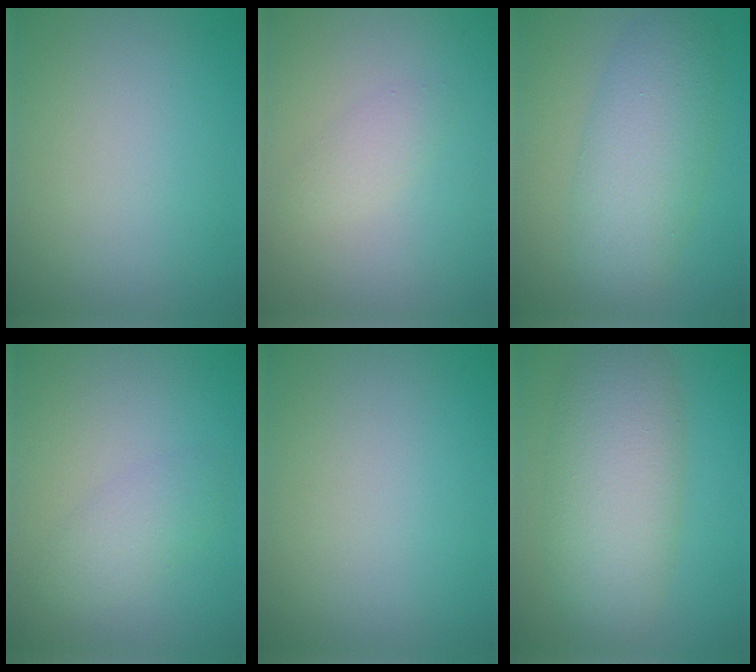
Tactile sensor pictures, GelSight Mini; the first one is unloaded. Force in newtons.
{"total": 1.6, "press": 1.6, "slide": 0.1}
{"total": 6.0, "press": 6.0, "slide": 0.2}
{"total": 2.4, "press": 2.4, "slide": 0.1}
{"total": 0.0}
{"total": 7.6, "press": 7.6, "slide": 0.5}